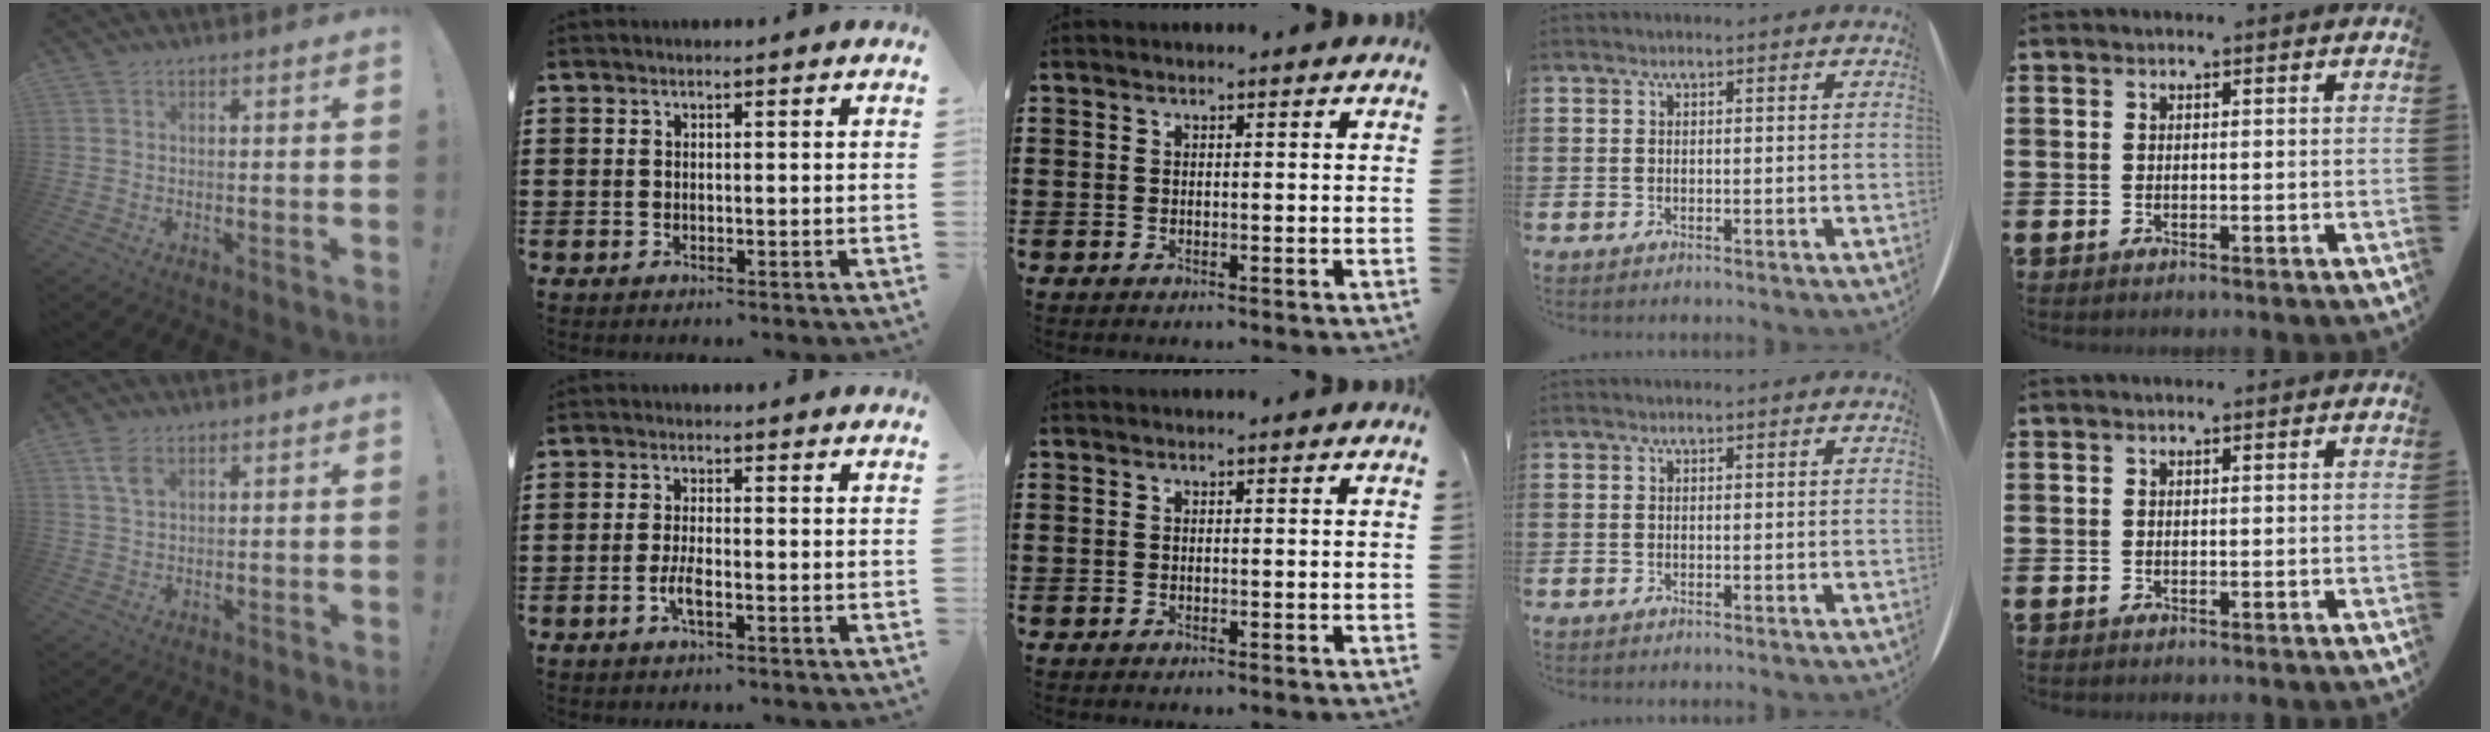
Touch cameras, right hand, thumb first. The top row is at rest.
{"thumb": {"total": 4.3, "force": [2.2, 2.1, 3.1], "torque": [-0.055, -0.004, 0.040]}, "index": {"total": 3.0, "force": [-1.2, 0.7, 2.7], "torque": [-0.060, -0.005, -0.026]}}